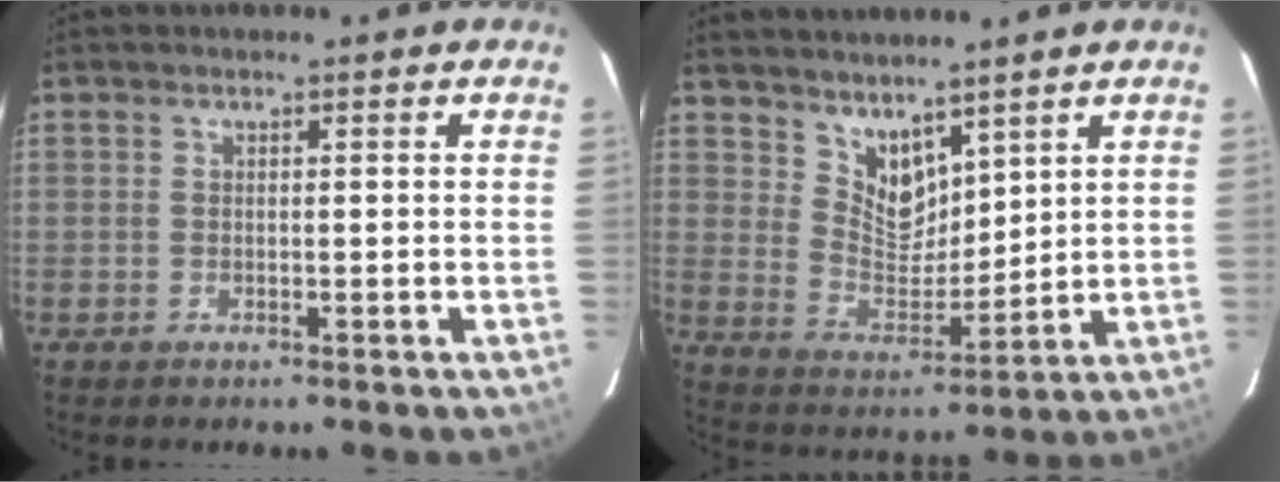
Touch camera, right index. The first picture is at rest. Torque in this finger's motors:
{"motor_torque": [-0.12, 0.24, 0.09, 0.00]}